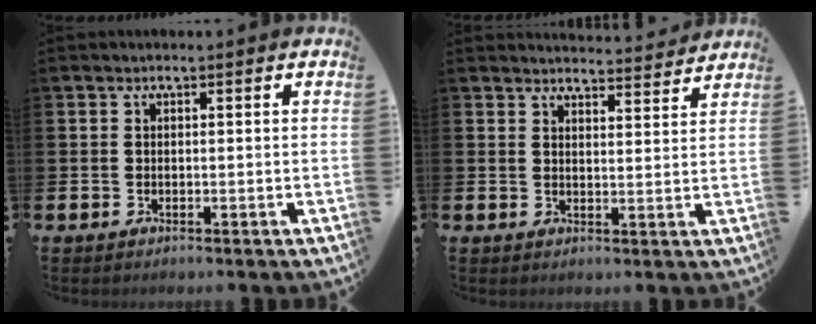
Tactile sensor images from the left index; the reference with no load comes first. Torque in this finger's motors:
{"motor_torque": [0.73, -1.08, 0.39, 0.03]}